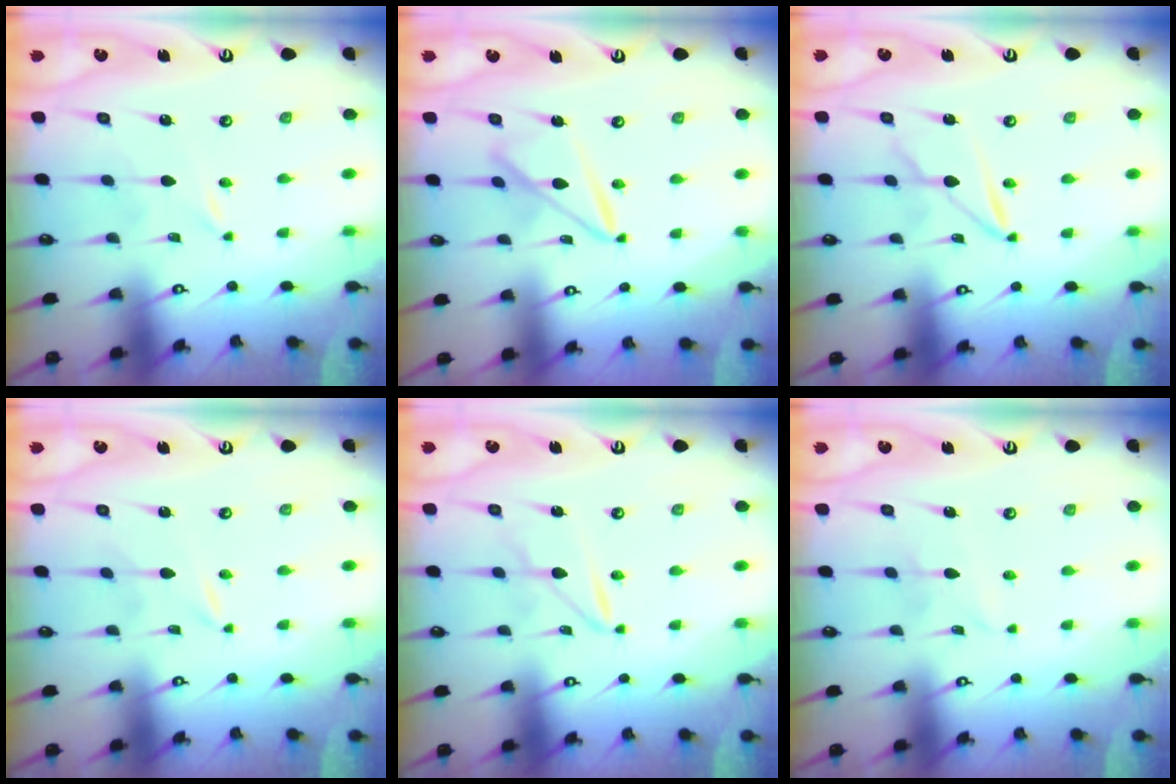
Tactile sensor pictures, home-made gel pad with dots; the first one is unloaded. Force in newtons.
{"total": 10.2, "press": 10.2, "slide": 0.8}
{"total": 2.9, "press": 2.9, "slide": 0.3}
{"total": 0.0}
{"total": 3.0, "press": 3.0, "slide": 0.3}
{"total": 2.7, "press": 2.7, "slide": 0.2}